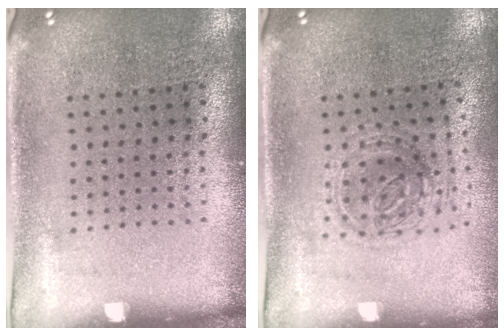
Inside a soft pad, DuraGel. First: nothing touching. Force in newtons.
{"total": 1.2, "press": 1.1, "slide": 0.4}